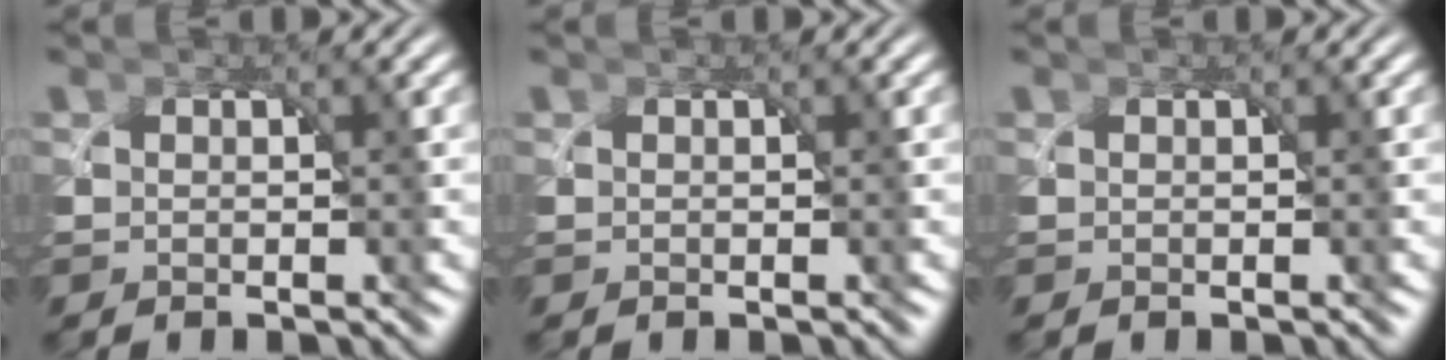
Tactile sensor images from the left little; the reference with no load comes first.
{"total": 0.0}
{"total": 0.0}